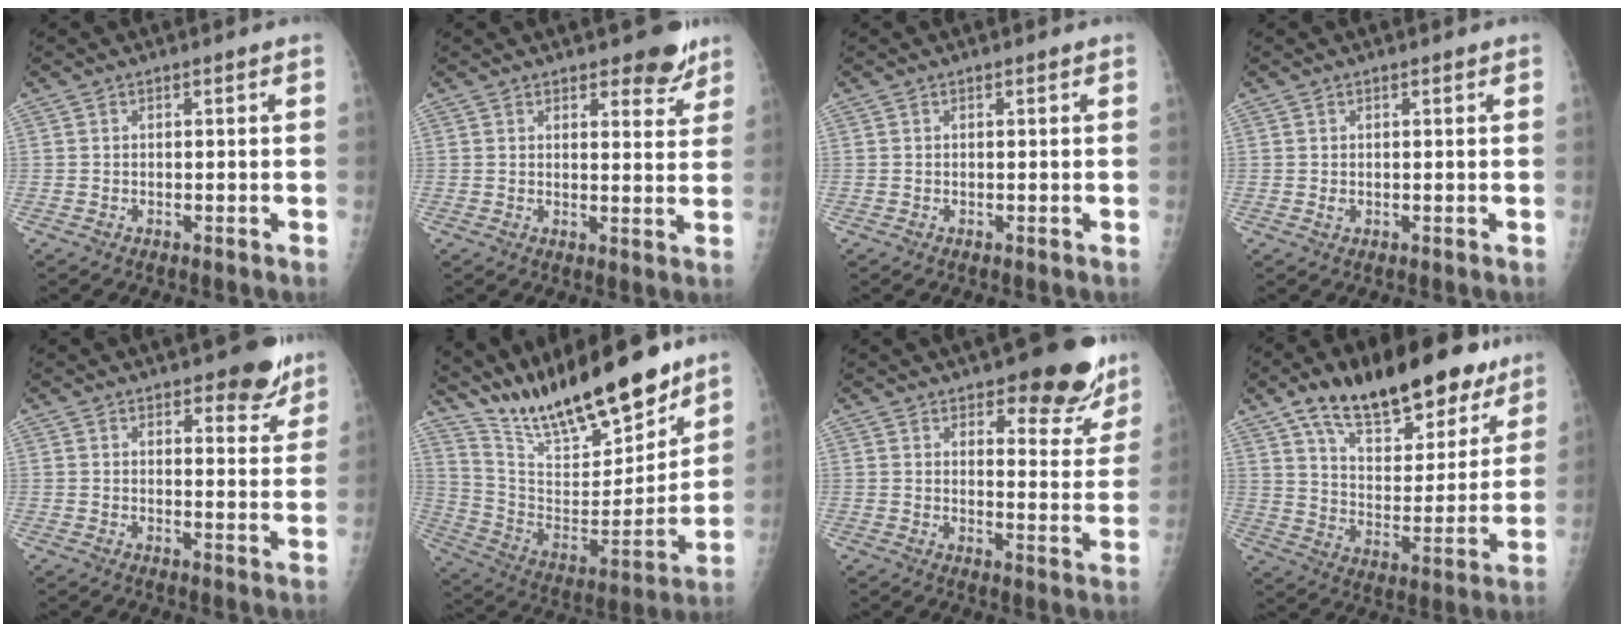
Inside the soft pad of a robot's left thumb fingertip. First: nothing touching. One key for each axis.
{"total": 6.0, "fx": 4.5, "fy": 2.5, "fz": 3.2, "tx": -0.011, "ty": -0.026, "tz": 0.057}
{"total": 0.0}
{"total": 0.8, "fx": 0.3, "fy": 0.5, "fz": 0.5, "tx": -0.005, "ty": -0.001, "tz": 0.005}
{"total": 6.9, "fx": 5.0, "fy": 2.8, "fz": 3.9, "tx": -0.018, "ty": -0.029, "tz": 0.064}
{"total": 23.9, "fx": 19.5, "fy": 6.1, "fz": 12.4, "tx": -0.171, "ty": -0.100, "tz": 0.341}
{"total": 13.5, "fx": 9.8, "fy": 5.2, "fz": 7.8, "tx": -0.044, "ty": -0.066, "tz": 0.126}
{"total": 24.8, "fx": 16.4, "fy": 11.1, "fz": 15.0, "tx": -0.189, "ty": -0.048, "tz": 0.257}